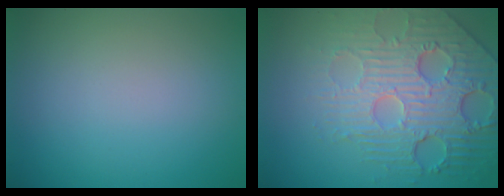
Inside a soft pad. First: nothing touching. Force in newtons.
{"total": 7.3, "press": 5.4, "slide": 5.0}